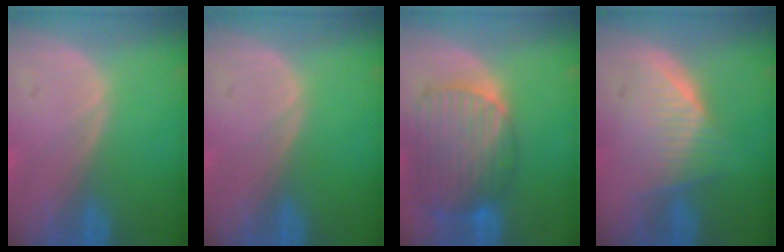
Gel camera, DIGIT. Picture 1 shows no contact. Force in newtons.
{"total": 0.0}
{"total": 10.6, "press": 9.0, "slide": 5.6}
{"total": 6.1, "press": 6.1, "slide": 0.9}